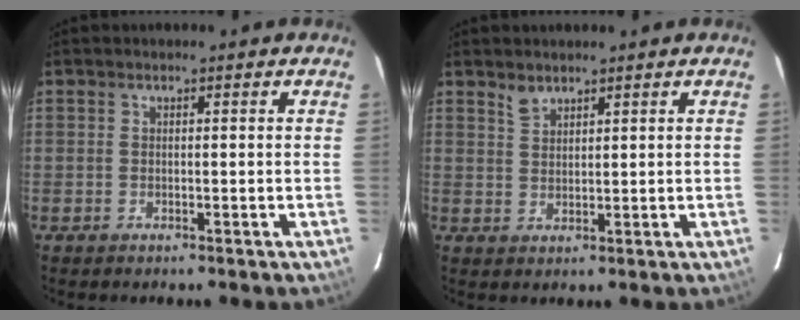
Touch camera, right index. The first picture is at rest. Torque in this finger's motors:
{"motor_torque": [-0.12, 0.13, -0.01, 0.02]}